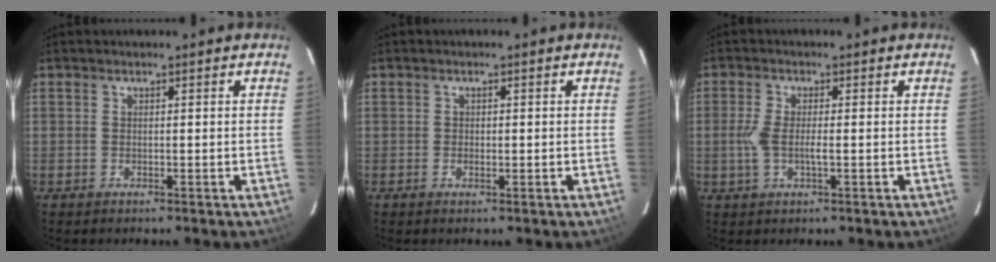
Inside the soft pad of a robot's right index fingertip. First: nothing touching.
{"total": 0.7, "force": [-0.2, 0.5, 0.4], "torque": [-0.007, 0.000, -0.003]}
{"total": 4.4, "force": [-0.6, 1.3, 4.1], "torque": [-0.095, 0.001, -0.013]}